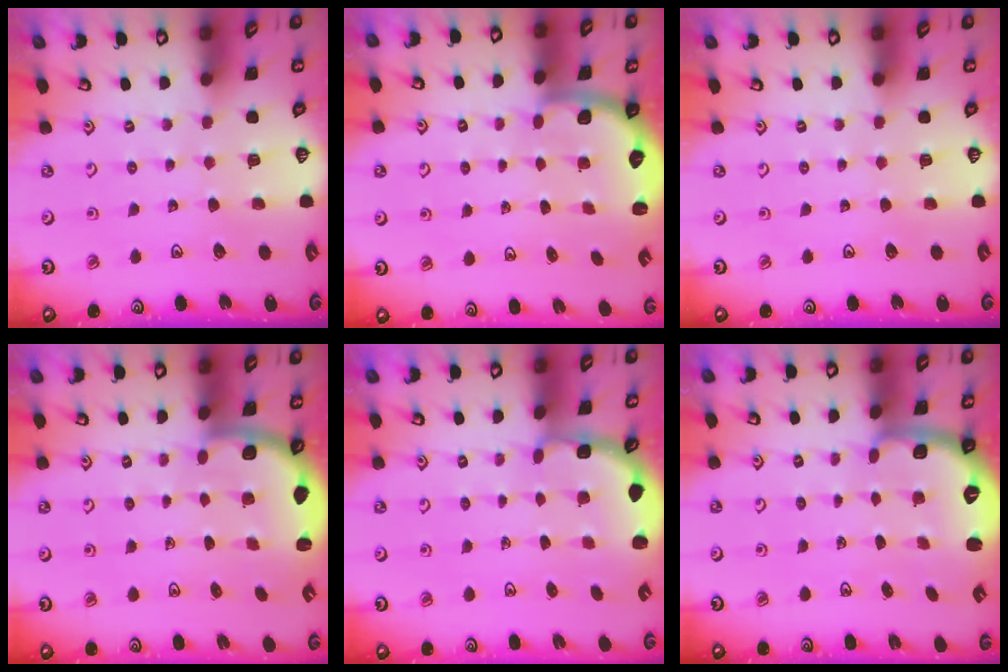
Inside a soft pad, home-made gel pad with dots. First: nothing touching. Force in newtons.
{"total": 2.5, "press": 2.1, "slide": 1.3}
{"total": 0.0}
{"total": 2.6, "press": 2.6, "slide": 0.7}
{"total": 2.7, "press": 2.4, "slide": 1.4}
{"total": 2.5, "press": 2.0, "slide": 1.6}